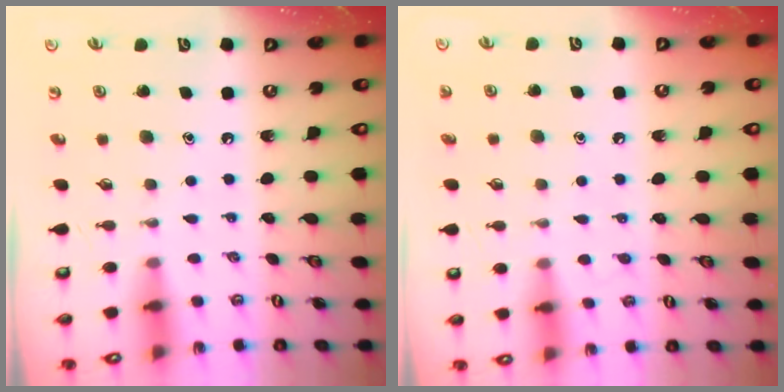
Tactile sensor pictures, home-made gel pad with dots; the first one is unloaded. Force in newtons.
{"total": 4.9, "press": 4.9, "slide": 0.5}